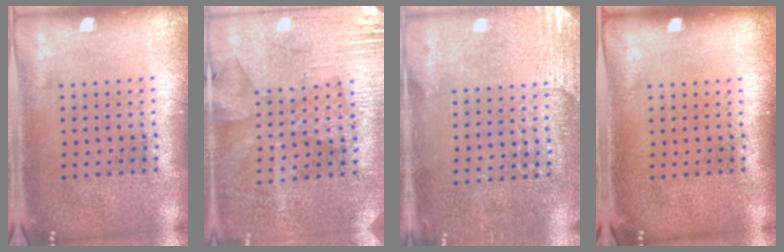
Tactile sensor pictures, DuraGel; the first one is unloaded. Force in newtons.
{"total": 2.8, "press": 2.7, "slide": 0.6}
{"total": 2.8, "press": 2.6, "slide": 1.0}
{"total": 0.0}